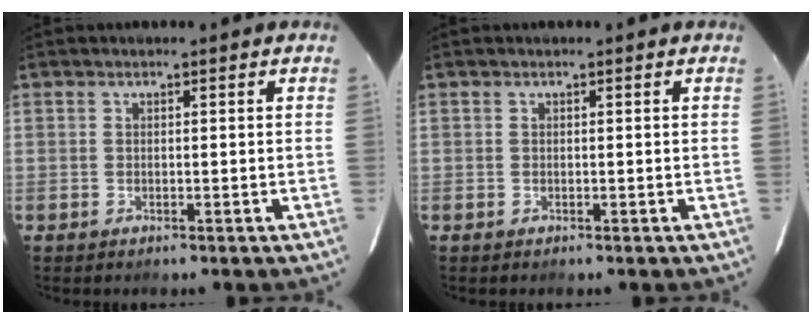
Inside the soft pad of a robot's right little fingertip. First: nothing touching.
{"total": 0.0}